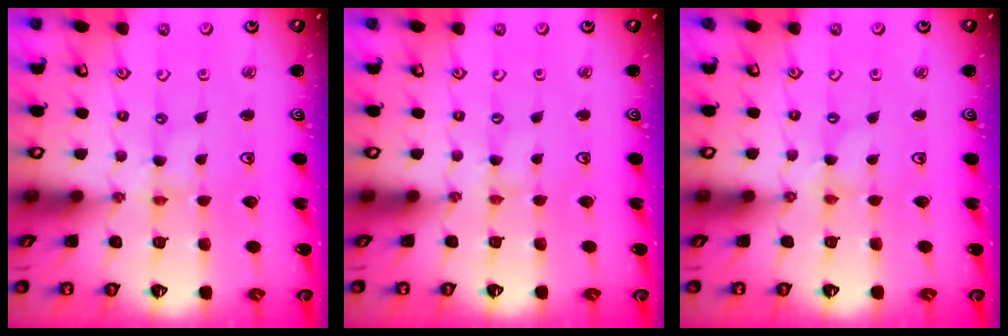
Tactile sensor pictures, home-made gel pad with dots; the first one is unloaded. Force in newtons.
{"total": 0.0}
{"total": 0.0}